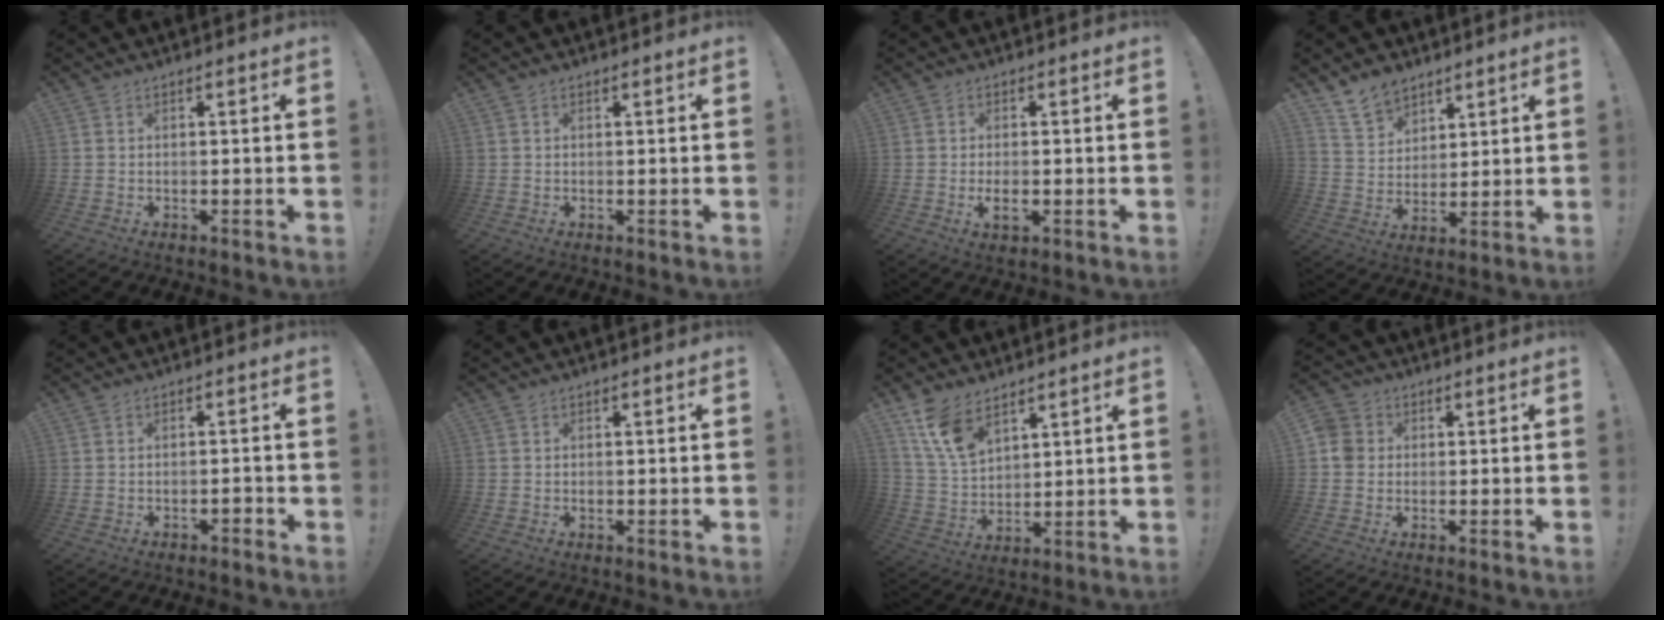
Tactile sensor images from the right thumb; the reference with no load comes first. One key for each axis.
{"total": 0.5, "fx": 0.2, "fy": 0.4, "fz": 0.1, "tx": 0.005, "ty": -0.001, "tz": 0.003}
{"total": 3.6, "fx": -0.8, "fy": 1.7, "fz": 3.0, "tx": -0.054, "ty": 0.004, "tz": -0.015}
{"total": 10.2, "fx": 8.0, "fy": 6.0, "fz": 2.3, "tx": -0.033, "ty": -0.053, "tz": 0.156}
{"total": 1.8, "fx": -1.4, "fy": 0.6, "fz": 1.0, "tx": -0.019, "ty": 0.003, "tz": -0.023}
{"total": 0.5, "fx": -0.2, "fy": 0.5, "fz": 0.1, "tx": 0.001, "ty": 0.001, "tz": -0.004}
{"total": 11.2, "fx": 7.7, "fy": 5.9, "fz": 5.5, "tx": -0.099, "ty": -0.041, "tz": 0.151}
{"total": 5.1, "fx": 0.4, "fy": 4.8, "fz": 1.7, "tx": -0.031, "ty": 0.012, "tz": 0.008}